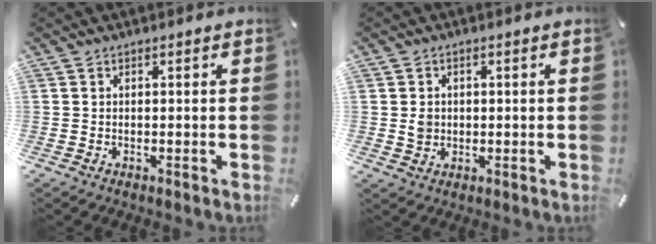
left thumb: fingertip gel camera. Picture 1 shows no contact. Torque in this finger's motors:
{"motor_torque": [0.25, -0.32, 0.16, -0.16, 0.01]}